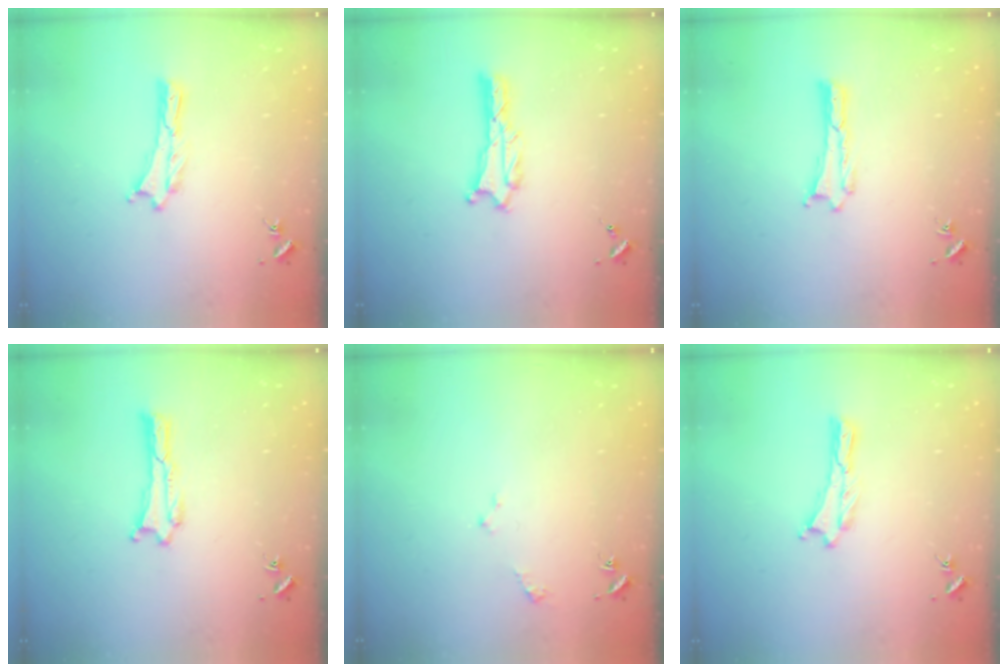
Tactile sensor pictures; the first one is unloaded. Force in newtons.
{"total": 1.3, "press": 1.2, "slide": 0.1}
{"total": 0.0}
{"total": 0.0}
{"total": 1.6, "press": 1.6, "slide": 0.2}
{"total": 0.0}